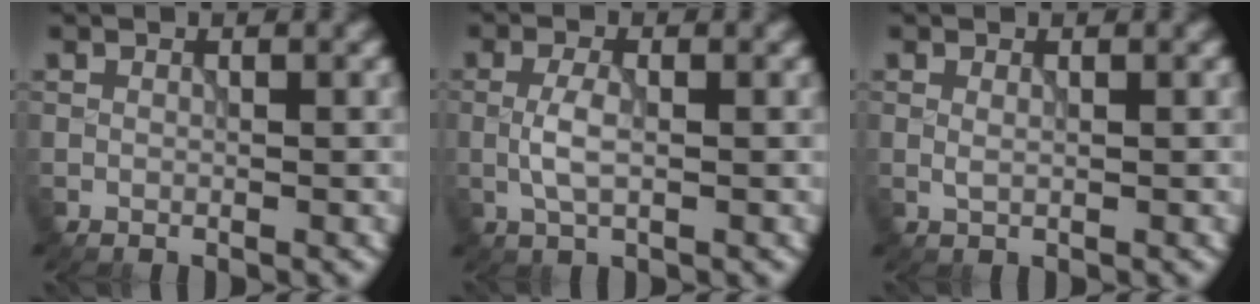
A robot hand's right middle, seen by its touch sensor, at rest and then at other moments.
{"total": 2.5, "force": [-0.4, 1.0, 2.3], "torque": [-0.053, 0.001, -0.011]}
{"total": 0.7, "force": [0.1, 0.3, 0.7], "torque": [-0.016, 0.001, 0.002]}